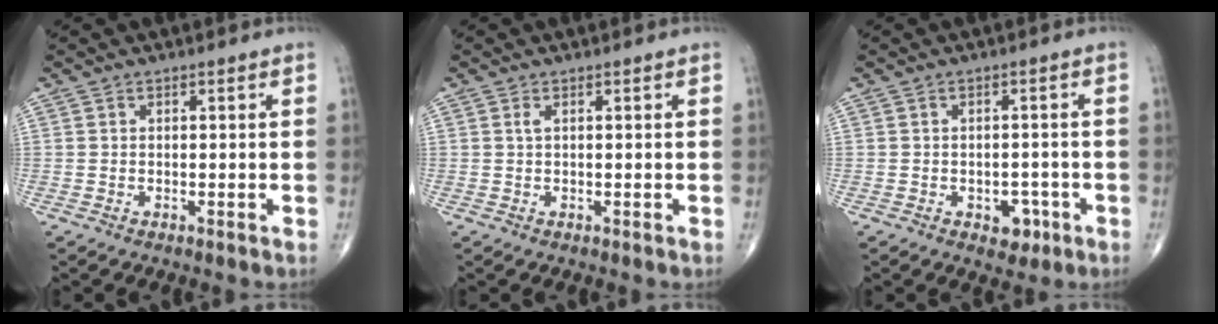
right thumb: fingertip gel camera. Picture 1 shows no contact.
{"total": 0.7, "force": [0.2, 0.1, 0.6], "torque": [-0.020, 0.003, 0.005]}
{"total": 3.9, "force": [-1.7, 2.7, 2.3], "torque": [-0.008, 0.011, -0.019]}